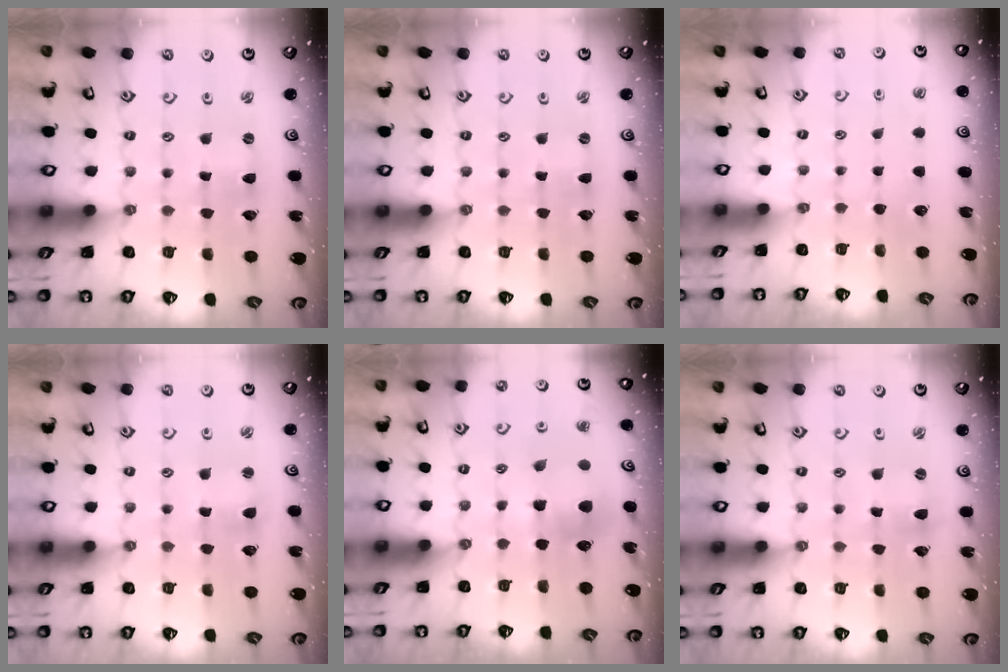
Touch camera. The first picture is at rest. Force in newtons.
{"total": 0.0}
{"total": 0.0}
{"total": 2.1, "press": 2.1, "slide": 0.3}
{"total": 7.6, "press": 7.5, "slide": 1.1}
{"total": 2.3, "press": 2.3, "slide": 0.3}